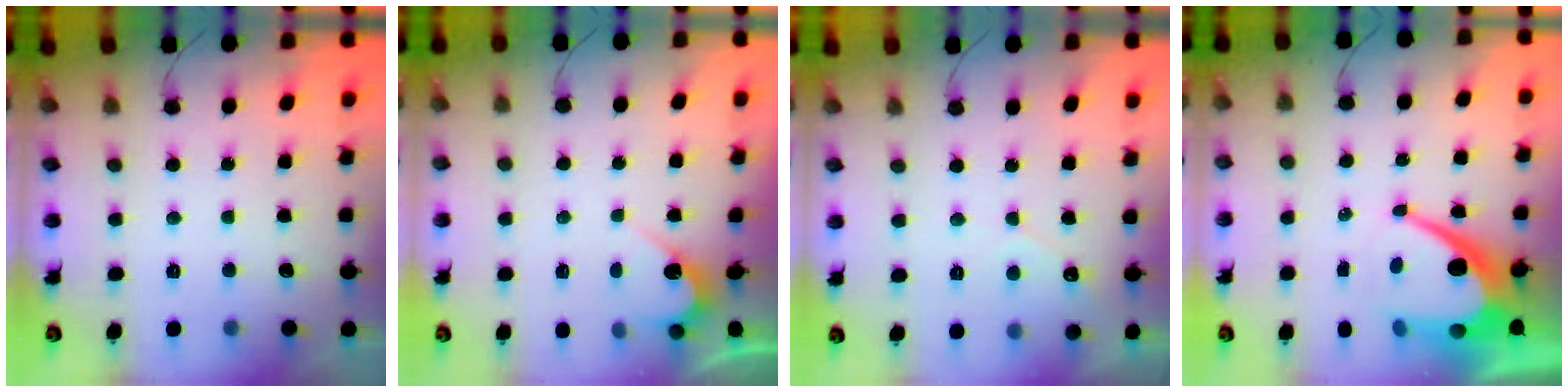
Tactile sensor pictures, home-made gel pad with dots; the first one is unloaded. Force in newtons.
{"total": 3.6, "press": 3.6, "slide": 0.2}
{"total": 2.9, "press": 2.9, "slide": 0.1}
{"total": 14.1, "press": 14.1, "slide": 1.4}